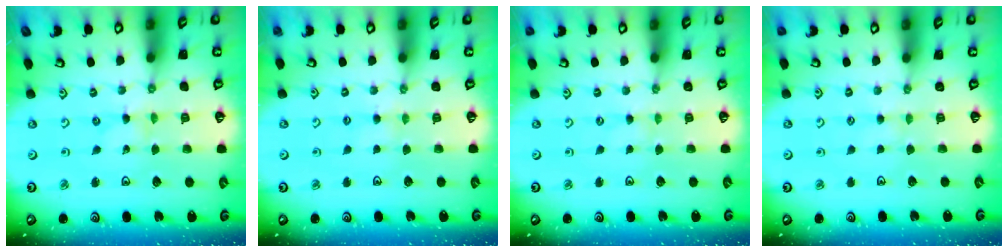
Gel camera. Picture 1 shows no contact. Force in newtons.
{"total": 2.4, "press": 2.4, "slide": 0.4}
{"total": 0.8, "press": 0.8, "slide": 0.1}
{"total": 1.8, "press": 1.7, "slide": 0.3}